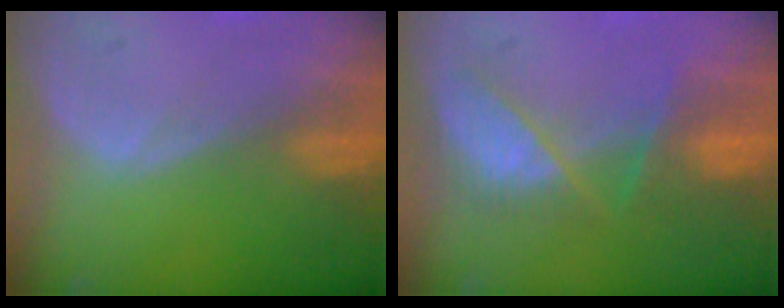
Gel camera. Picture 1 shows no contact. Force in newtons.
{"total": 7.1, "press": 6.9, "slide": 1.2}